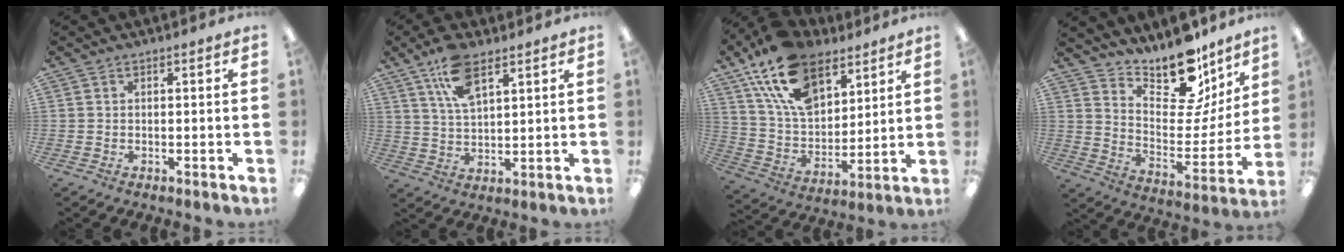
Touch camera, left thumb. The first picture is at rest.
{"total": 10.6, "force": [6.8, 4.3, 6.9], "torque": [-0.140, -0.011, 0.126]}
{"total": 20.2, "force": [12.7, 11.1, 11.2], "torque": [-0.223, -0.052, 0.233]}
{"total": 17.7, "force": [14.9, 6.7, 6.9], "torque": [-0.097, -0.125, 0.257]}